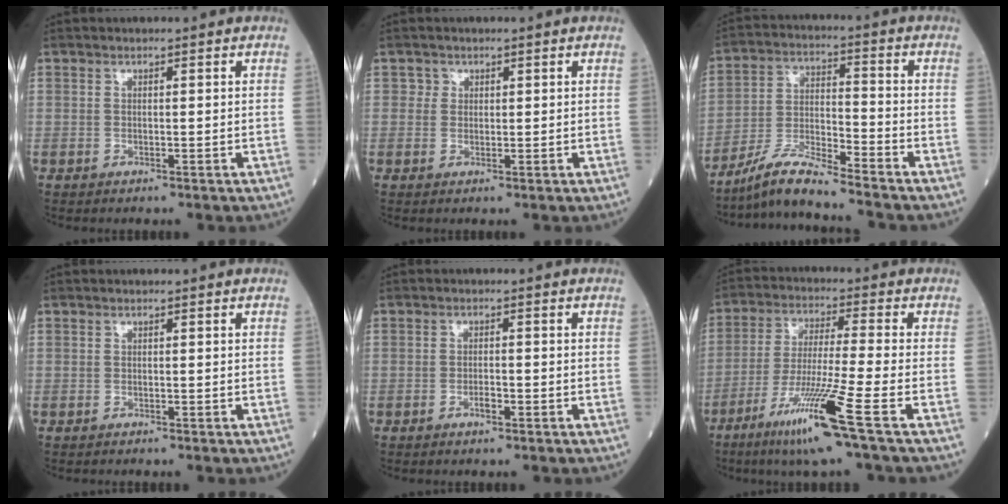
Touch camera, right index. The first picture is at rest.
{"total": 1.1, "force": [0.4, 1.0, 0.0], "torque": [0.012, 0.000, 0.002]}
{"total": 8.0, "force": [-7.1, -0.4, 3.5], "torque": [-0.075, -0.011, -0.138]}
{"total": 0.0}
{"total": 1.7, "force": [-0.9, 0.5, 1.3], "torque": [-0.024, 0.001, -0.015]}
{"total": 12.9, "force": [-6.7, -1.8, 10.9], "torque": [-0.211, -0.038, -0.127]}